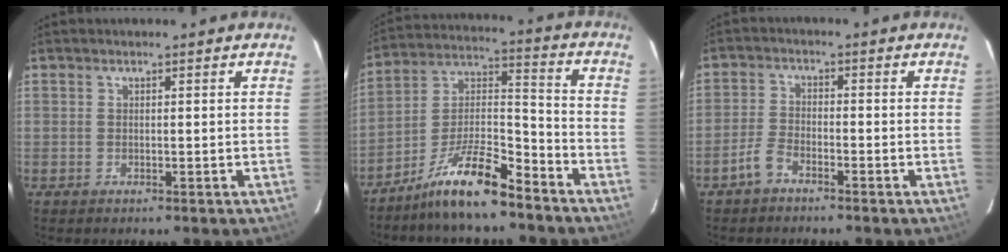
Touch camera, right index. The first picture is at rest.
{"total": 12.2, "force": [-9.5, 1.7, 7.4], "torque": [-0.143, 0.011, -0.172]}
{"total": 3.2, "force": [-2.4, 1.2, 1.7], "torque": [-0.043, 0.002, -0.049]}